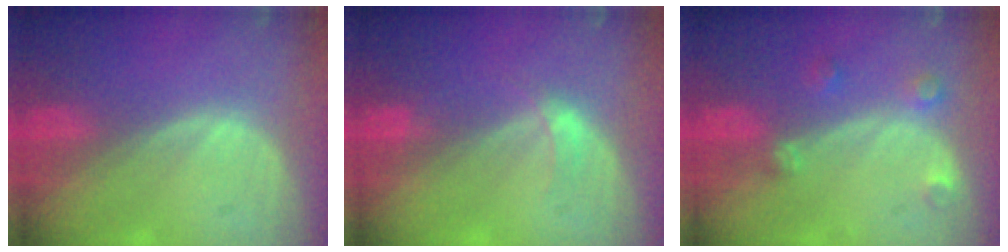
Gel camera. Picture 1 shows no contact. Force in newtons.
{"total": 1.7, "press": 1.7, "slide": 0.2}
{"total": 2.7, "press": 2.6, "slide": 0.4}